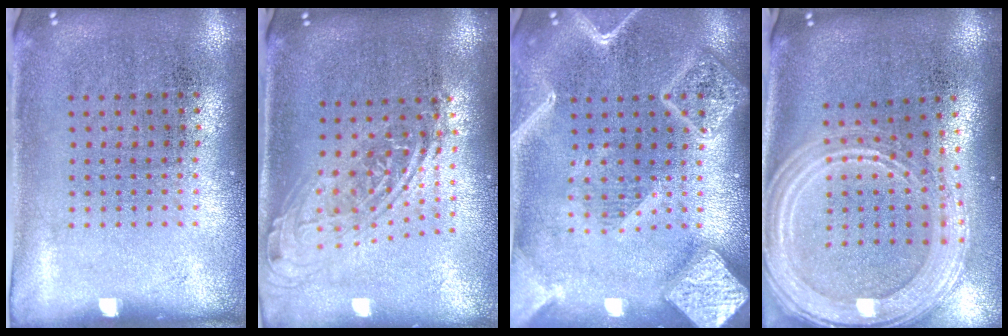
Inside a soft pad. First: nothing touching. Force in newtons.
{"total": 1.9, "press": 1.4, "slide": 1.2}
{"total": 3.2, "press": 3.2, "slide": 0.4}
{"total": 2.9, "press": 2.3, "slide": 1.7}